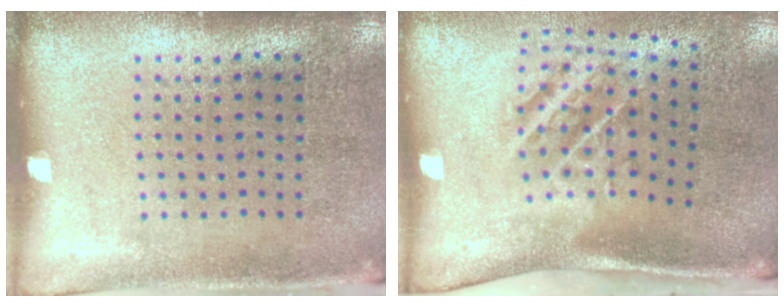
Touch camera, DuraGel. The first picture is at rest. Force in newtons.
{"total": 2.0, "press": 1.2, "slide": 1.7}